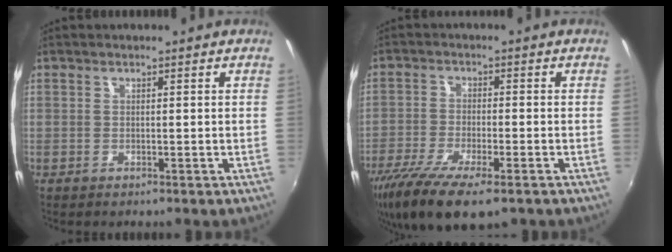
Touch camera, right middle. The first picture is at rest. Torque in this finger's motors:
{"motor_torque": [1.21, -0.93, 0.24, 0.19]}